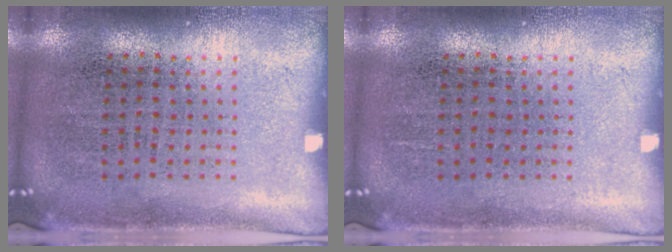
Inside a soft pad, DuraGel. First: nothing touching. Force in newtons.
{"total": 0.0}